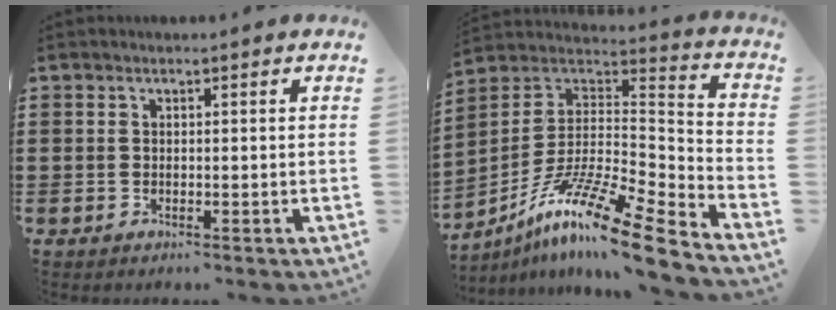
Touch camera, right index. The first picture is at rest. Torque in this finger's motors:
{"motor_torque": [1.10, 1.04, 0.31, 0.17]}